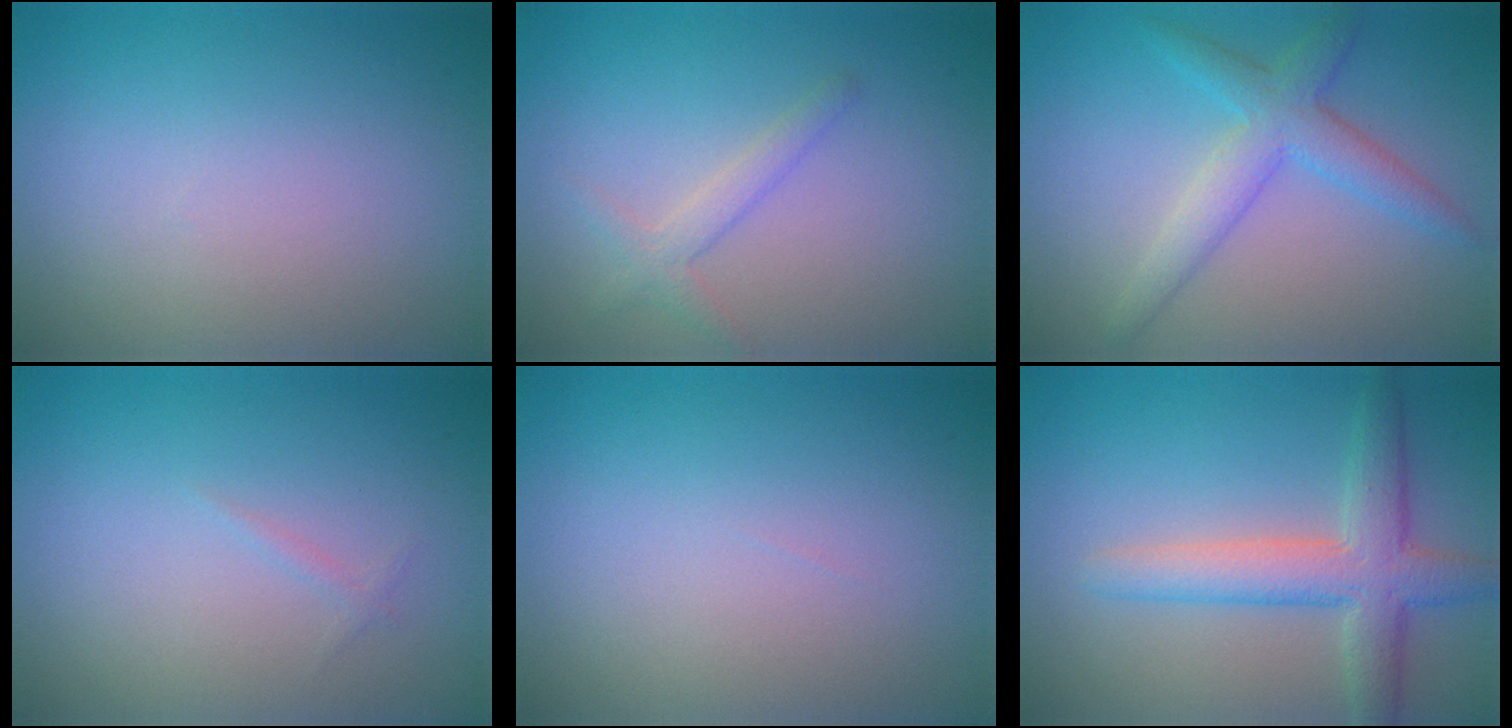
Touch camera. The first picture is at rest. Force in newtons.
{"total": 1.7, "press": 1.7, "slide": 0.2}
{"total": 3.9, "press": 3.9, "slide": 0.2}
{"total": 0.5, "press": 0.5, "slide": 0.0}
{"total": 0.0}
{"total": 4.9, "press": 4.9, "slide": 0.2}